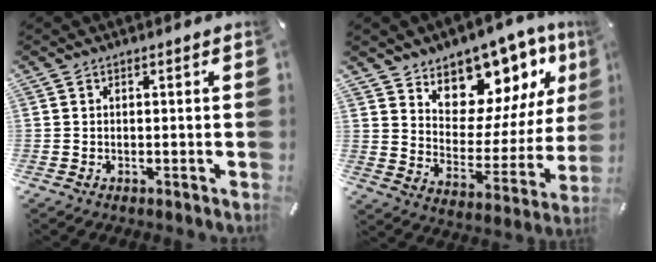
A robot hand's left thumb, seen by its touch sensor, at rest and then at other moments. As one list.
[{"total": 11.4, "force": [8.2, 7.6, 2.3], "torque": [-0.028, -0.095, 0.143]}]